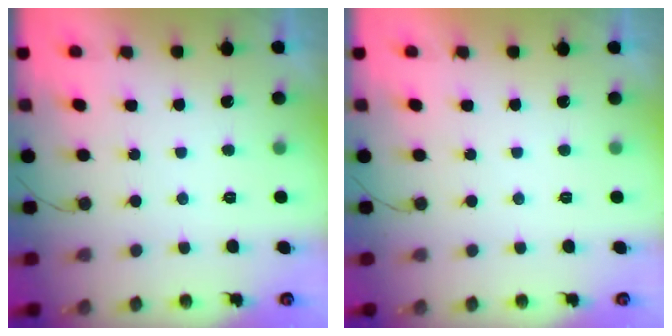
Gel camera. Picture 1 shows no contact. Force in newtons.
{"total": 1.8, "press": 1.8, "slide": 0.0}